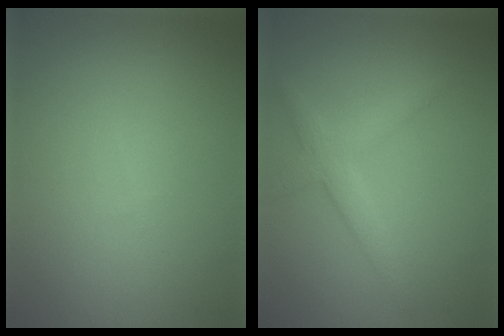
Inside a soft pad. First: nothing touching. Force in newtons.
{"total": 2.6, "press": 2.6, "slide": 0.2}